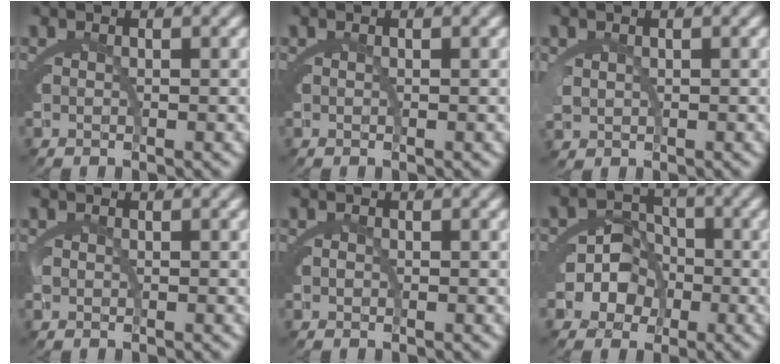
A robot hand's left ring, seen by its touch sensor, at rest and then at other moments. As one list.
[{"total": 0.0}, {"total": 1.3, "force": [0.6, 1.0, 0.7], "torque": [-0.033, -0.014, 0.025]}, {"total": 0.0}, {"total": 0.5, "force": [-0.1, -0.5, 0.0], "torque": [-0.003, -0.005, 0.002]}, {"total": 8.3, "force": [-1.9, 7.1, 3.8], "torque": [-0.071, -0.024, -0.037]}]